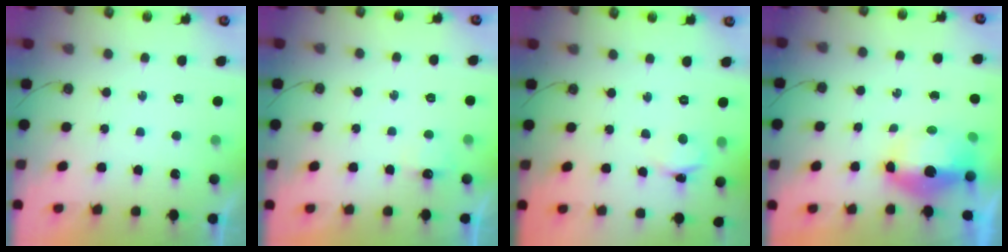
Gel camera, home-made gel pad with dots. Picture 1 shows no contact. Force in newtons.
{"total": 3.2, "press": 3.2, "slide": 0.5}
{"total": 3.6, "press": 3.6, "slide": 0.4}
{"total": 7.9, "press": 7.6, "slide": 2.0}